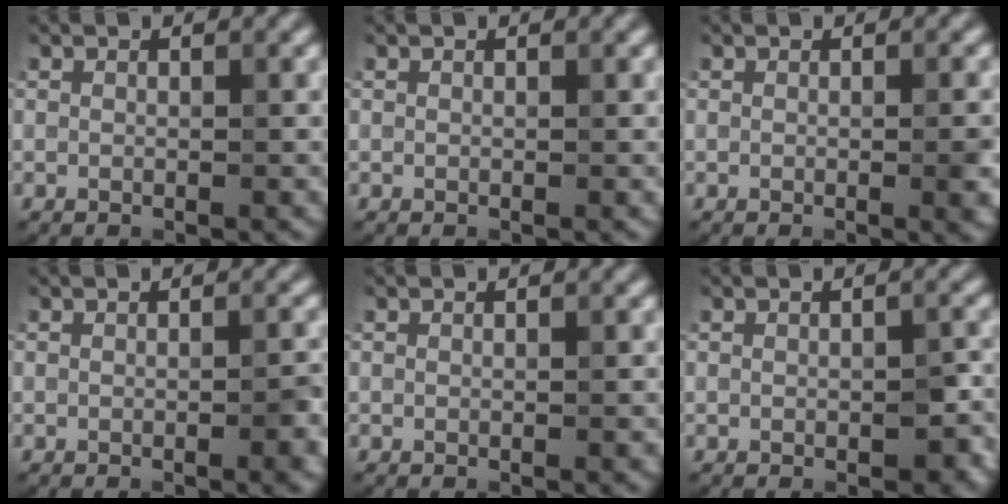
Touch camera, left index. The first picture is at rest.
{"total": 0.0}
{"total": 1.9, "force": [-0.2, 0.4, 1.8], "torque": [-0.021, -0.001, -0.003]}
{"total": 1.8, "force": [-0.5, 0.2, 1.7], "torque": [-0.021, 0.001, -0.007]}
{"total": 0.0}
{"total": 2.3, "force": [-0.6, 1.2, 1.9], "torque": [-0.027, -0.004, -0.003]}